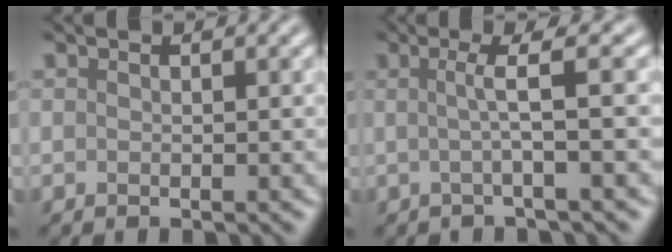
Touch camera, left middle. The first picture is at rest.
{"total": 3.1, "force": [0.1, 0.3, 3.0], "torque": [-0.051, 0.003, -0.001]}